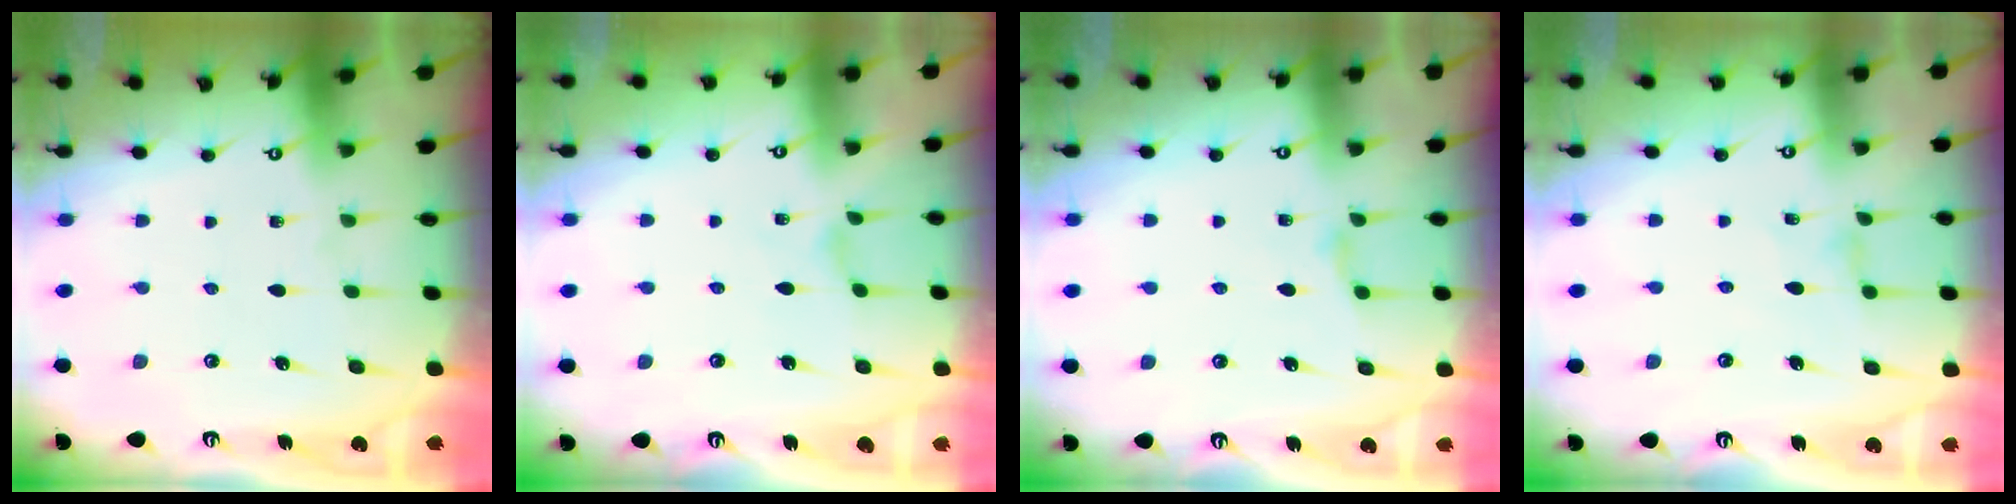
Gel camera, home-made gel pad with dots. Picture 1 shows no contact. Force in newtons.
{"total": 0.0}
{"total": 2.3, "press": 2.3, "slide": 0.4}
{"total": 0.9, "press": 0.8, "slide": 0.4}